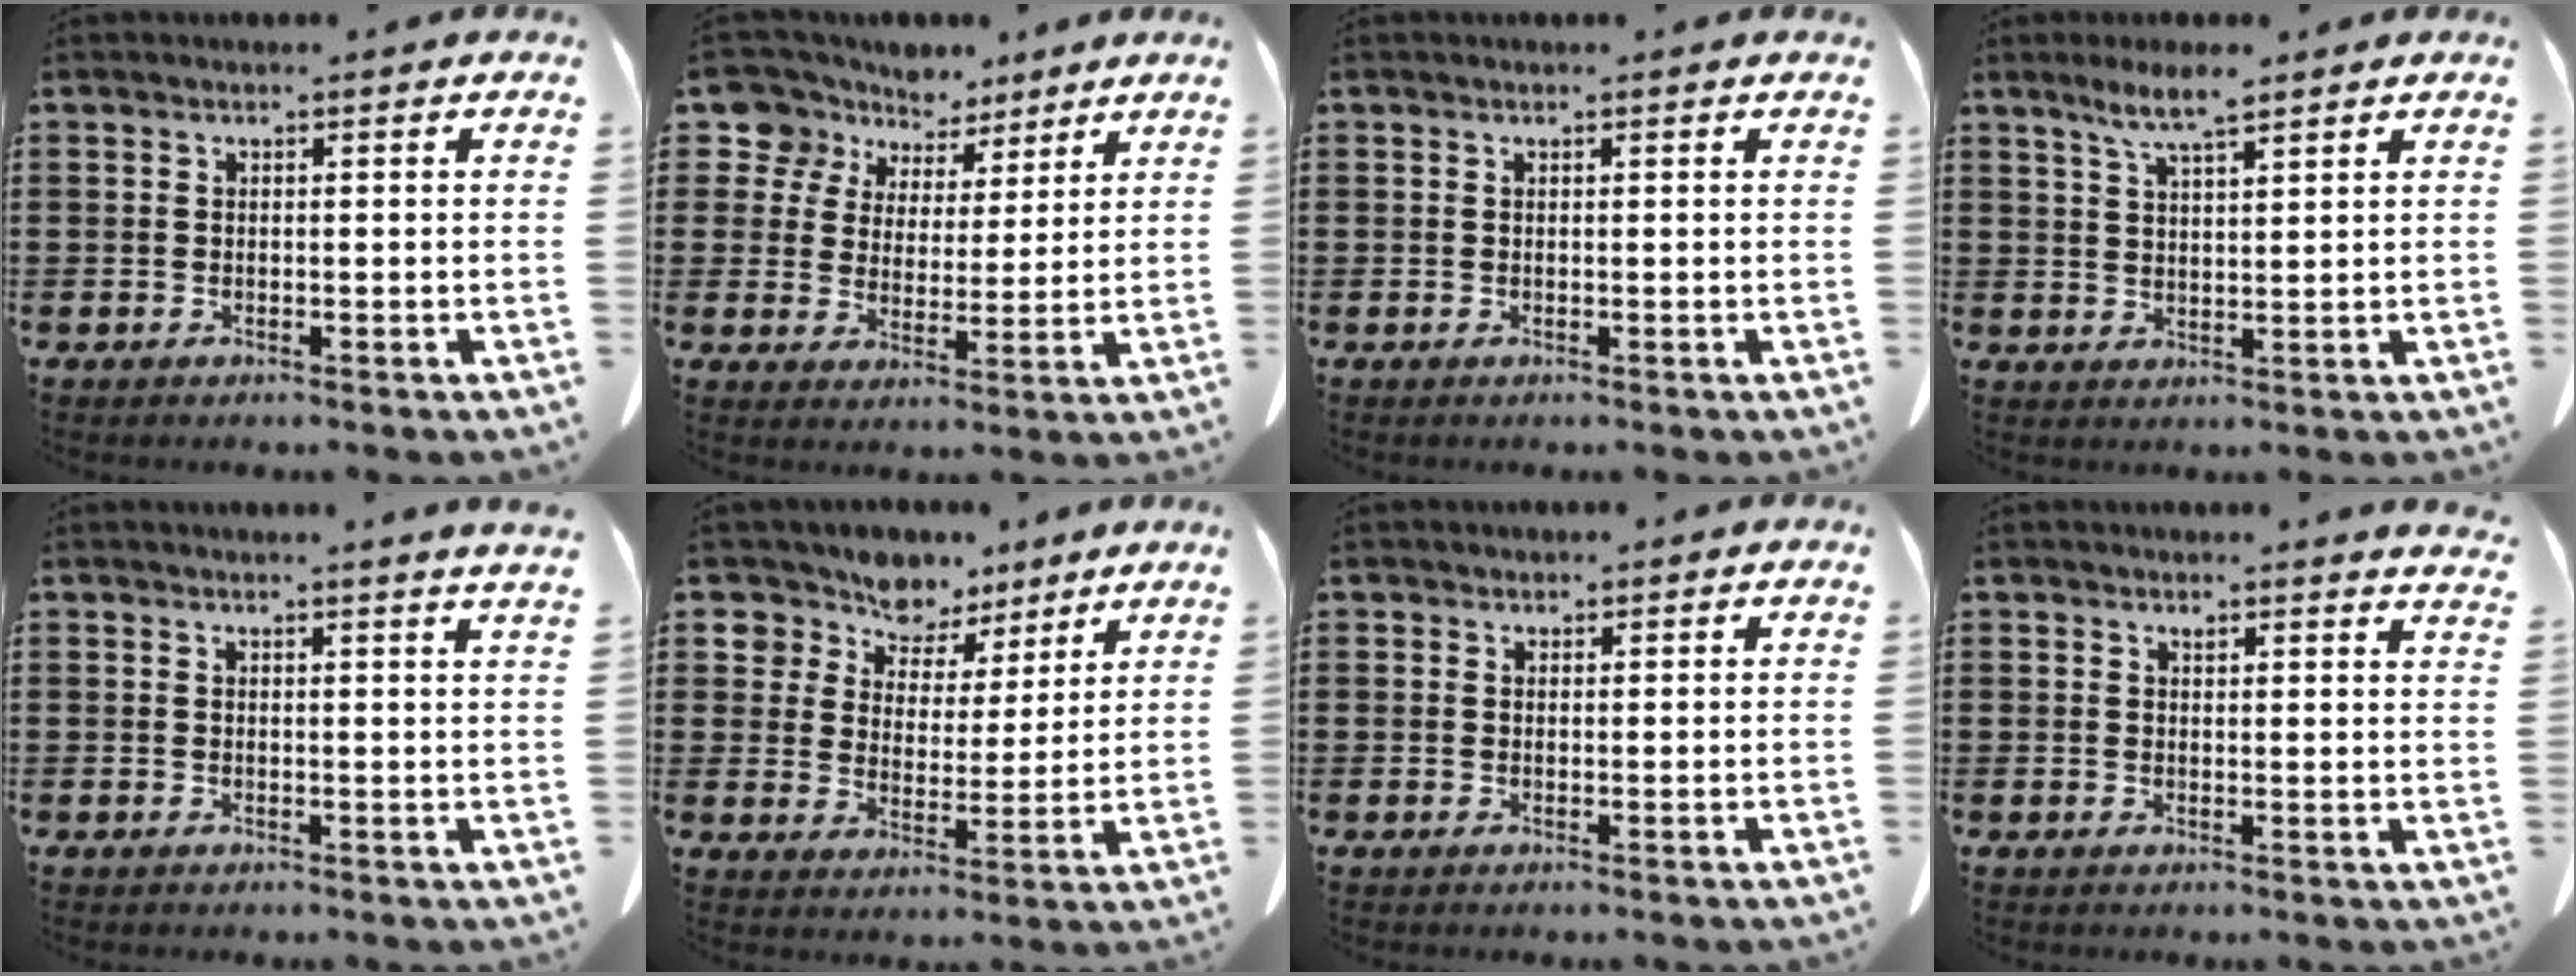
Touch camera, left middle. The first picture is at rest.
{"total": 8.3, "force": [6.4, 5.1, 1.4], "torque": [-0.068, -0.022, 0.118]}
{"total": 0.0}
{"total": 5.6, "force": [3.9, 0.6, 3.9], "torque": [-0.085, -0.002, 0.069]}
{"total": 1.7, "force": [1.5, -0.7, 0.4], "torque": [-0.008, -0.005, 0.029]}
{"total": 7.4, "force": [6.6, 3.4, 0.1], "torque": [-0.048, -0.039, 0.125]}
{"total": 0.8, "force": [0.7, 0.4, 0.1], "torque": [-0.004, 0.000, 0.015]}
{"total": 2.1, "force": [2.1, -0.2, 0.3], "torque": [-0.001, -0.009, 0.037]}